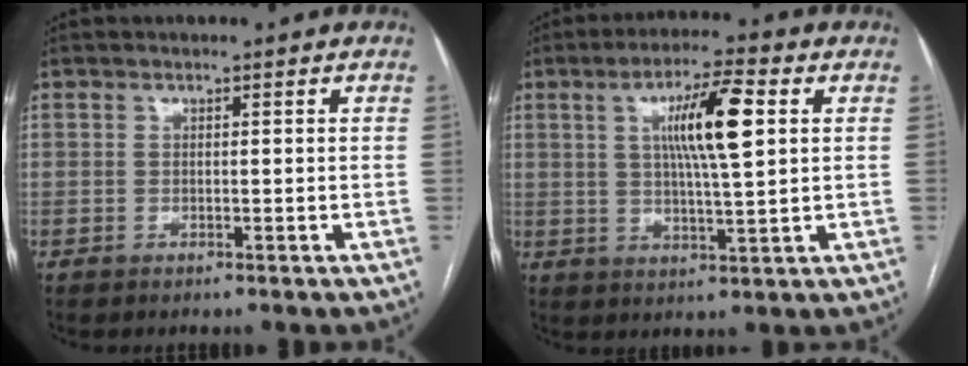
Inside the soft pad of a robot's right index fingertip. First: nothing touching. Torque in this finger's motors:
{"motor_torque": [0.56, 0.03, 0.31, 0.14]}